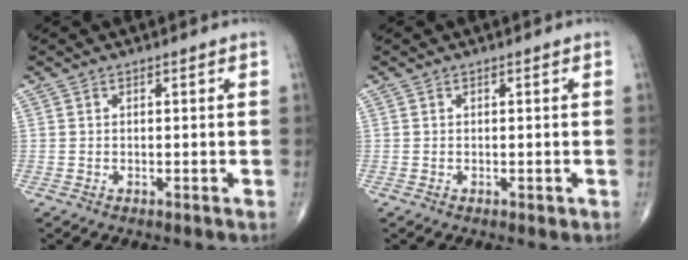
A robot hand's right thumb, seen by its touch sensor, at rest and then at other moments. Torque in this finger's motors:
{"motor_torque": [0.01, 0.06, -0.10, -0.08, -0.03]}